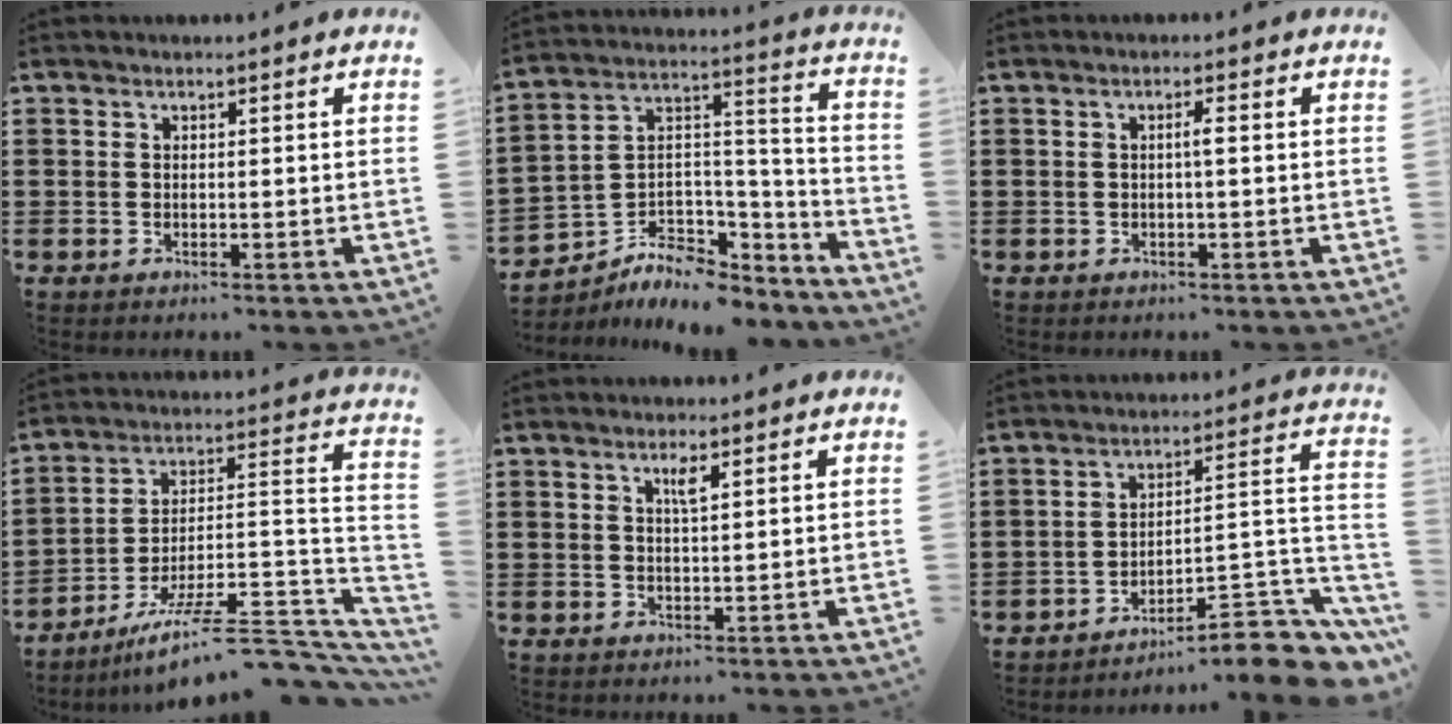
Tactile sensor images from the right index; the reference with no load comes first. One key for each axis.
{"total": 6.3, "fx": -4.6, "fy": 4.0, "fz": 1.6, "tx": -0.046, "ty": -0.003, "tz": -0.087}
{"total": 1.5, "fx": -0.1, "fy": 0.0, "fz": 1.5, "tx": -0.029, "ty": 0.001, "tz": -0.003}
{"total": 11.1, "fx": -8.1, "fy": 2.6, "fz": 7.2, "tx": -0.113, "ty": 0.018, "tz": -0.146}
{"total": 2.2, "fx": 1.1, "fy": 0.3, "fz": 1.8, "tx": -0.031, "ty": -0.001, "tz": 0.015}
{"total": 8.1, "fx": -6.3, "fy": 2.0, "fz": 4.7, "tx": -0.057, "ty": 0.001, "tz": -0.120}